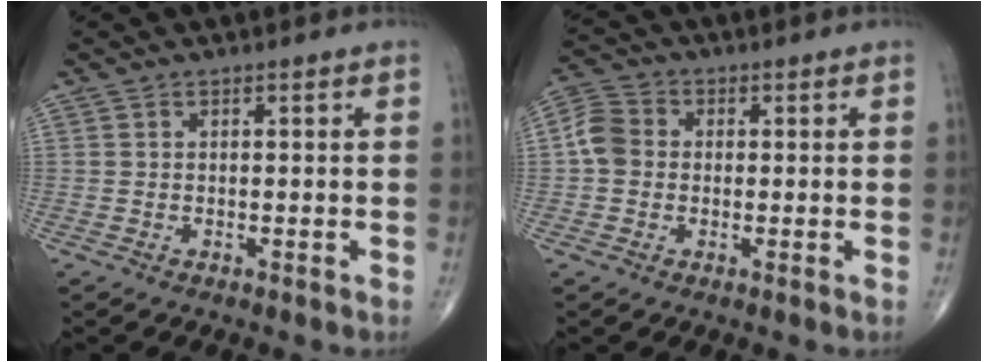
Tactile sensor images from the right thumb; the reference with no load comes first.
{"total": 5.5, "force": [-0.3, 4.7, 2.9], "torque": [-0.045, 0.015, -0.017]}